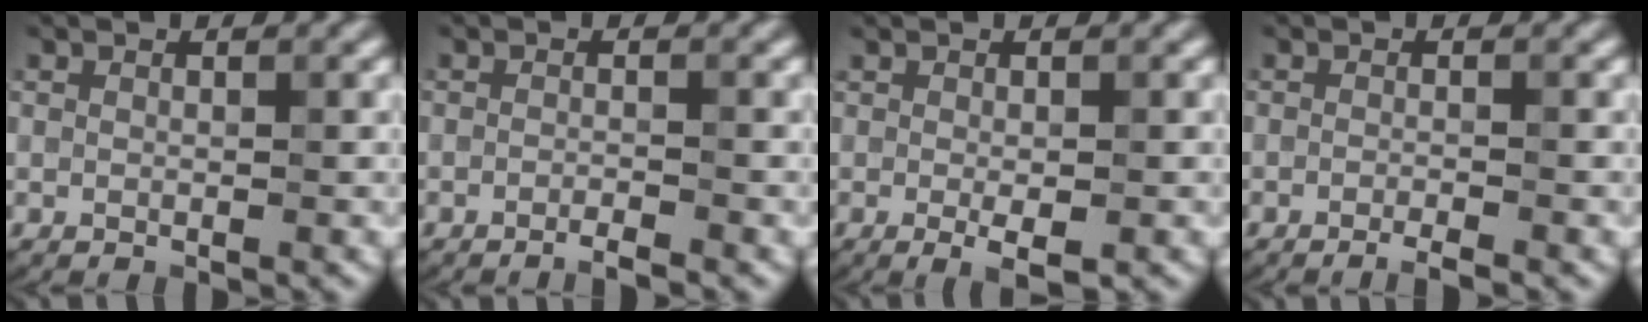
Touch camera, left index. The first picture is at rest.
{"total": 1.4, "force": [-1.0, 0.2, 0.9], "torque": [-0.008, -0.003, -0.026]}
{"total": 2.0, "force": [-0.4, 0.4, 1.9], "torque": [-0.030, -0.008, -0.002]}
{"total": 1.7, "force": [-1.1, 0.3, 1.2], "torque": [-0.011, -0.005, -0.024]}